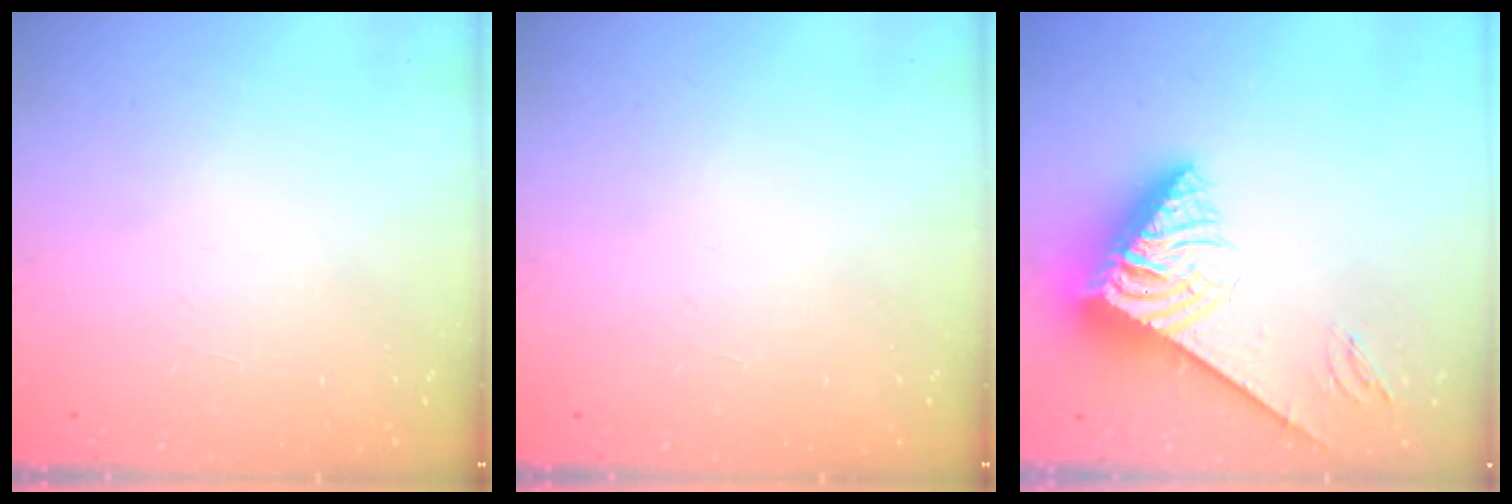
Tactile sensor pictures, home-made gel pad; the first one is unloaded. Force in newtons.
{"total": 0.0}
{"total": 9.2, "press": 9.1, "slide": 1.3}